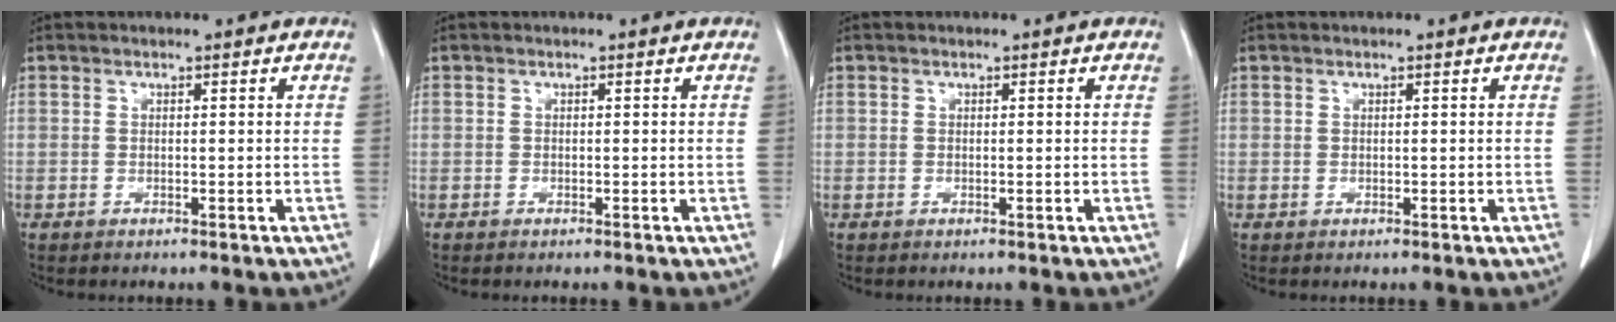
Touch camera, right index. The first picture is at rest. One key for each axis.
{"total": 0.0}
{"total": 0.0}
{"total": 0.0}